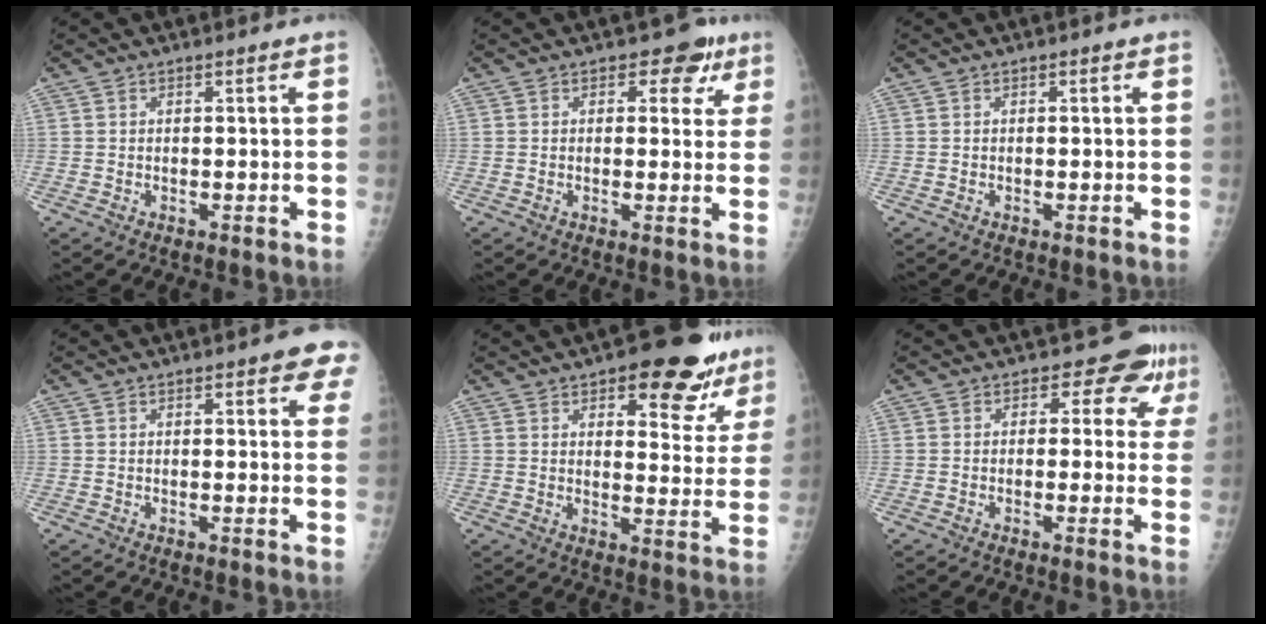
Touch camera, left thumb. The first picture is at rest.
{"total": 5.4, "force": [2.6, 3.9, 2.7], "torque": [0.013, -0.003, 0.023]}
{"total": 0.0}
{"total": 5.6, "force": [2.9, 1.9, 4.4], "torque": [-0.025, -0.006, 0.027]}
{"total": 14.8, "force": [9.4, 6.6, 9.4], "torque": [-0.055, -0.046, 0.118]}
{"total": 5.8, "force": [2.8, 4.2, 3.0], "torque": [0.005, -0.006, 0.017]}